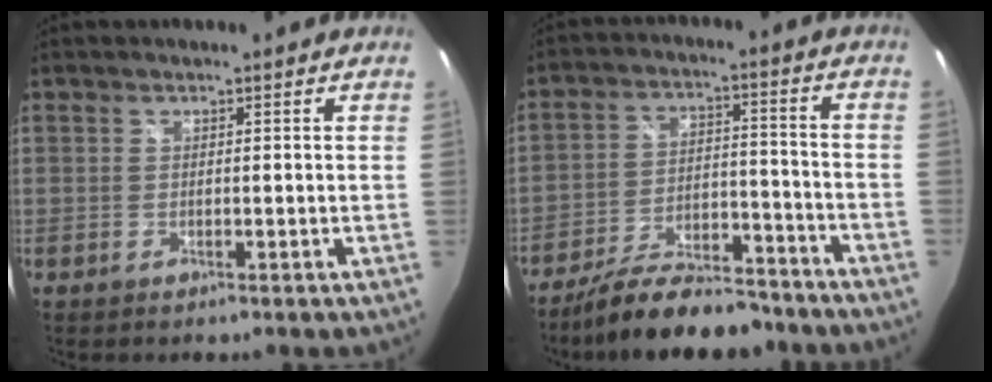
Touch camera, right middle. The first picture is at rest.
{"total": 16.0, "force": [-13.5, 4.4, 7.3], "torque": [-0.136, -0.003, -0.200]}